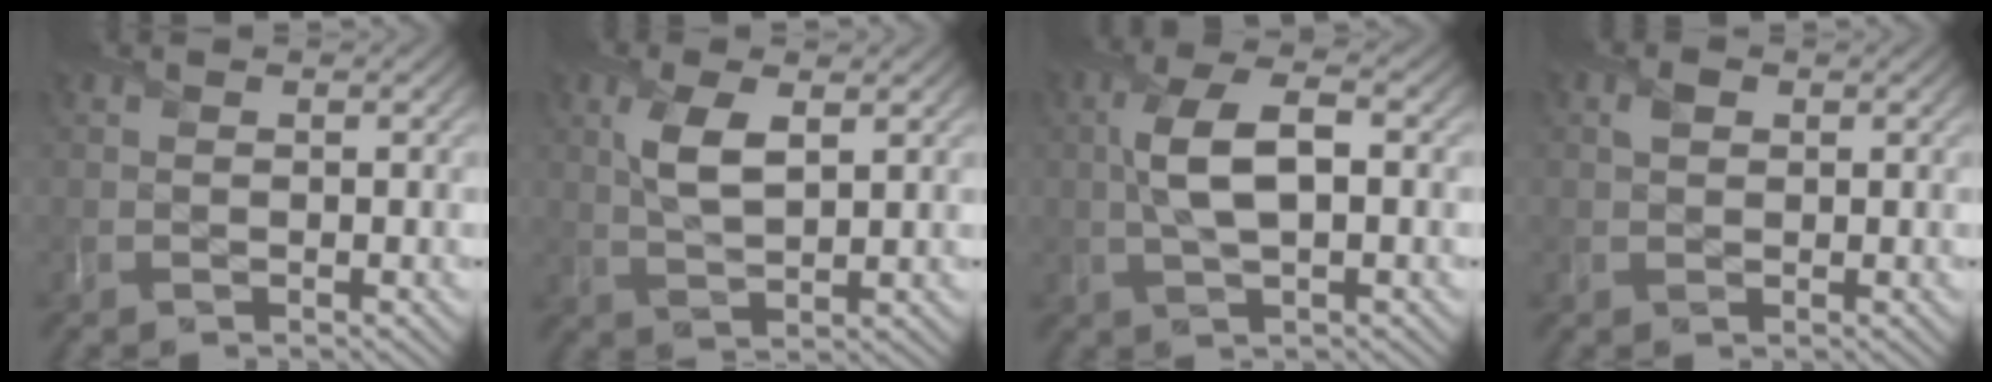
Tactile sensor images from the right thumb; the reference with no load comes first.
{"total": 4.7, "force": [1.6, 1.9, 4.0], "torque": [-0.093, -0.001, 0.034]}
{"total": 6.5, "force": [0.4, 2.5, 6.0], "torque": [-0.132, 0.009, 0.003]}
{"total": 1.2, "force": [0.5, 0.9, 0.5], "torque": [-0.010, 0.002, 0.008]}